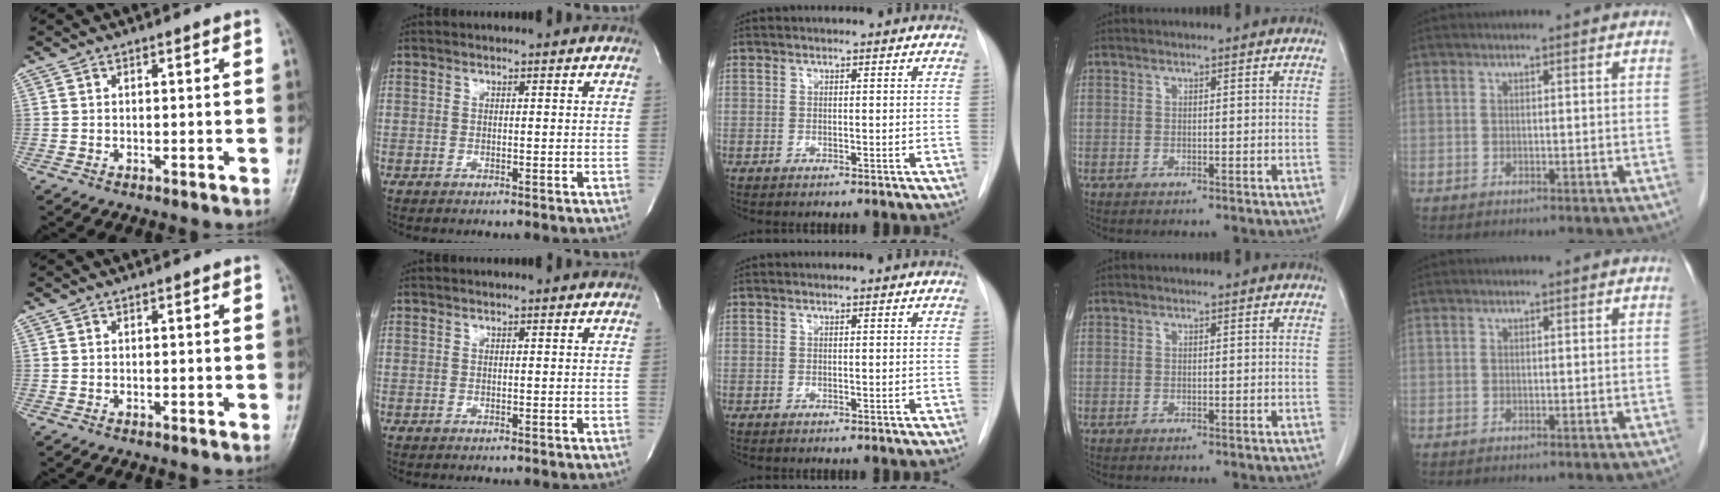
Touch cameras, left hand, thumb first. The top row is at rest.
{}